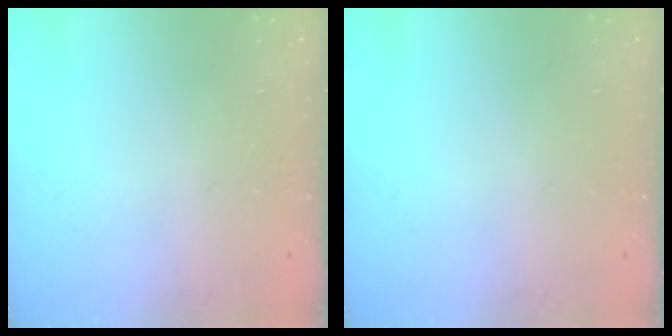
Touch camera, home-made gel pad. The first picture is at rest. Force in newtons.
{"total": 0.0}